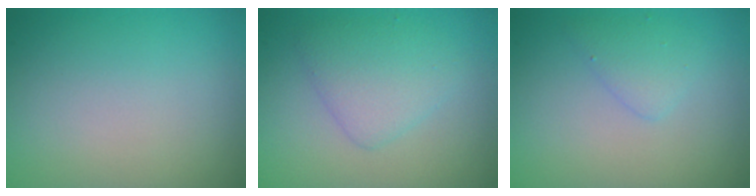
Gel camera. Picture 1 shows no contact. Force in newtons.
{"total": 3.1, "press": 3.1, "slide": 0.1}
{"total": 1.7, "press": 1.6, "slide": 0.1}